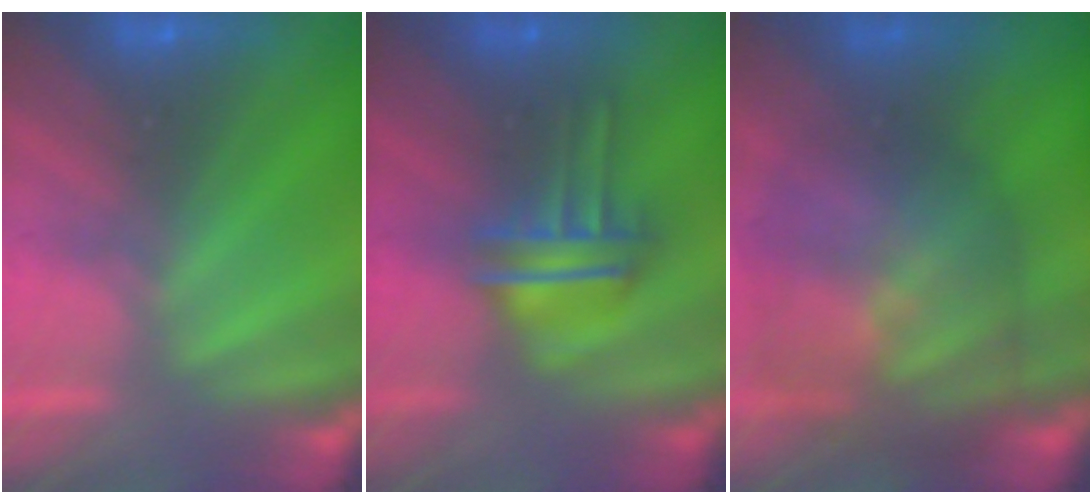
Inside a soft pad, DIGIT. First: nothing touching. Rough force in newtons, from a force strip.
{"total": 5.4}
{"total": 7.7}